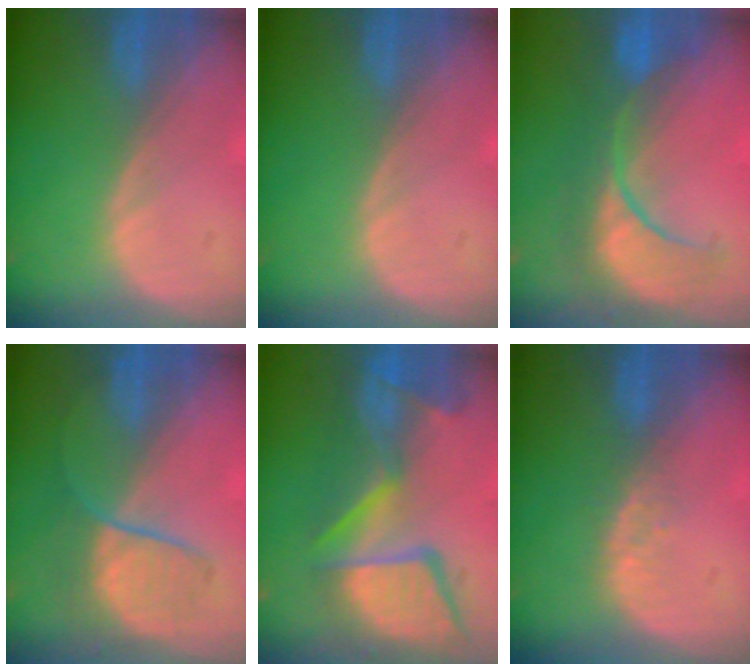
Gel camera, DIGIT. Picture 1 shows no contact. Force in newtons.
{"total": 0.0}
{"total": 9.1, "press": 9.0, "slide": 1.1}
{"total": 6.5, "press": 6.3, "slide": 1.7}
{"total": 13.5, "press": 11.1, "slide": 7.7}
{"total": 2.9, "press": 2.3, "slide": 1.8}